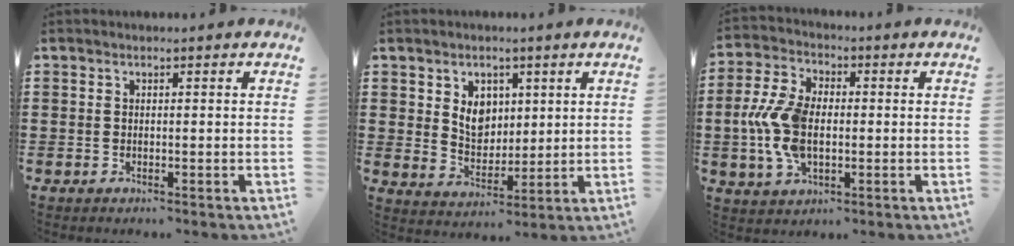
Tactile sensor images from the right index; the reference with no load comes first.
{"total": 5.7, "force": [2.0, 4.5, 2.8], "torque": [-0.057, 0.008, 0.032]}
{"total": 9.5, "force": [-1.0, 5.8, 7.4], "torque": [-0.182, 0.002, -0.024]}